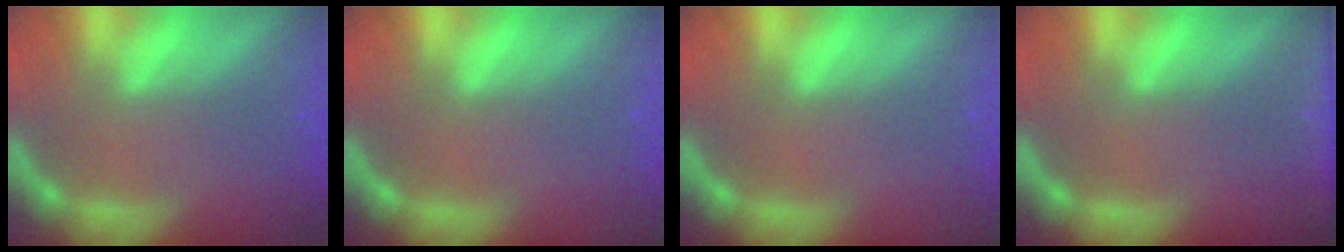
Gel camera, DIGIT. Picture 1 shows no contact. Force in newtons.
{"total": 0.0}
{"total": 0.0}
{"total": 6.0}